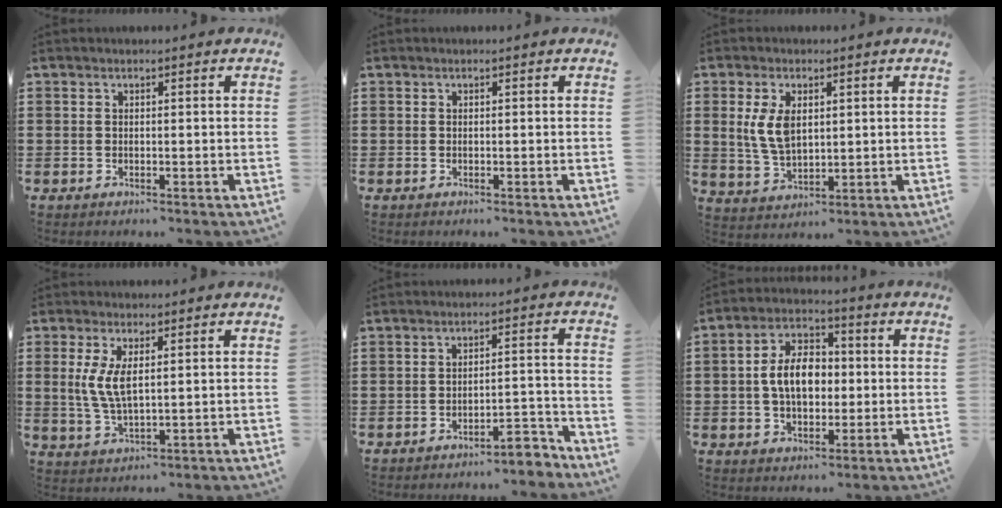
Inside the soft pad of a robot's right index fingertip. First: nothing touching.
{"total": 0.0}
{"total": 6.4, "force": [1.4, 3.6, 5.1], "torque": [-0.123, 0.004, 0.021]}
{"total": 5.8, "force": [1.3, 2.1, 5.2], "torque": [-0.120, -0.001, 0.017]}
{"total": 4.3, "force": [-3.9, 0.5, 1.6], "torque": [-0.029, 0.002, -0.078]}
{"total": 8.3, "force": [-0.1, 5.3, 6.4], "torque": [-0.131, 0.011, -0.009]}